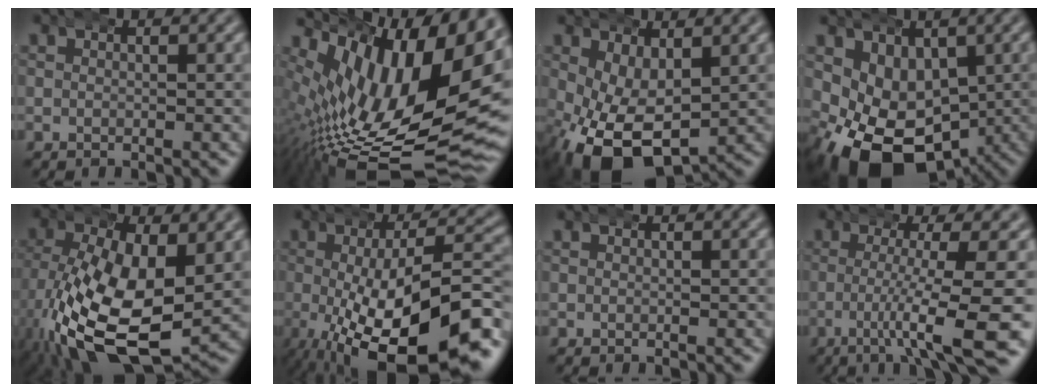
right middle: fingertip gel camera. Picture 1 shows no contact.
{"total": 18.0, "force": [-2.1, 8.4, 15.8], "torque": [-0.249, -0.039, 0.002]}
{"total": 9.4, "force": [-3.6, 5.6, 6.6], "torque": [-0.152, -0.058, -0.035]}
{"total": 11.1, "force": [-4.1, 7.7, 7.0], "torque": [-0.141, -0.051, -0.044]}
{"total": 12.2, "force": [-3.6, 6.5, 9.8], "torque": [-0.220, -0.071, -0.019]}
{"total": 14.9, "force": [-5.7, 5.7, 12.5], "torque": [-0.195, -0.032, -0.054]}
{"total": 0.0}
{"total": 8.2, "force": [-4.0, 0.5, 7.2], "torque": [-0.116, -0.014, -0.056]}